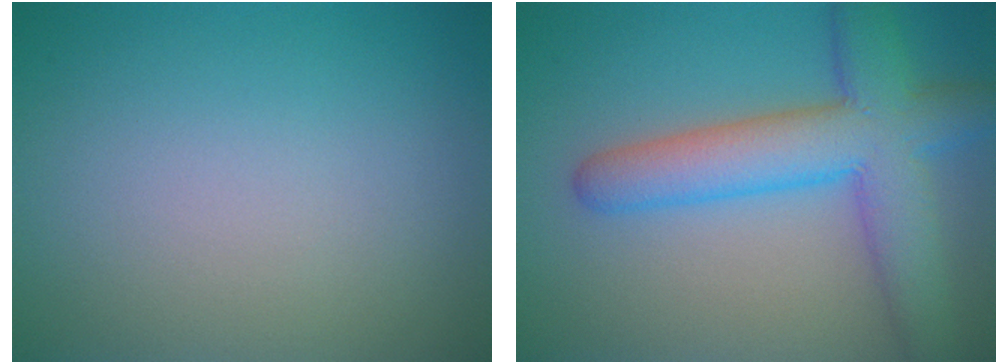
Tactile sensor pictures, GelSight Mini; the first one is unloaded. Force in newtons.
{"total": 7.7, "press": 7.7, "slide": 0.3}